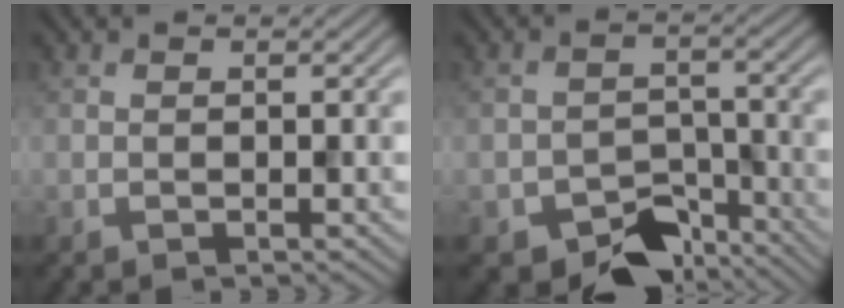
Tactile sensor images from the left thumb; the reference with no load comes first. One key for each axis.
{"total": 7.1, "fx": -5.2, "fy": 3.9, "fz": 2.9, "tx": -0.039, "ty": -0.016, "tz": -0.088}